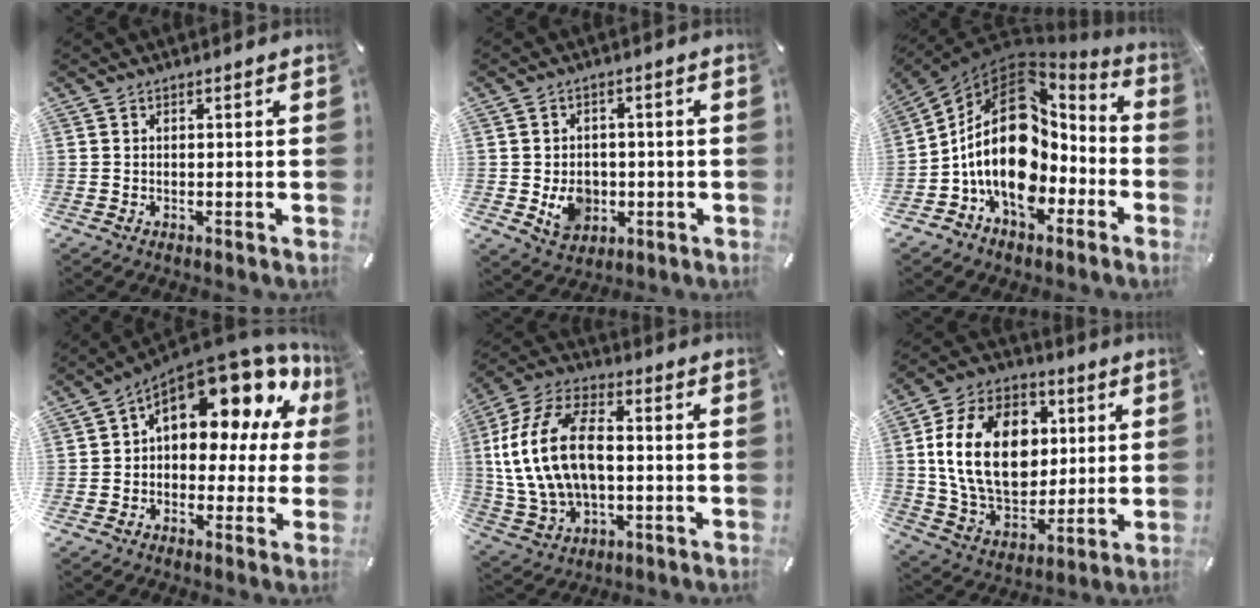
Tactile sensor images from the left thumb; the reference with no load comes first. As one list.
[{"total": 7.5, "force": [-1.4, 6.4, 3.7], "torque": [-0.054, 0.006, -0.022]}, {"total": 22.9, "force": [-0.3, 15.9, 16.5], "torque": [-0.315, -0.009, -0.007]}, {"total": 17.8, "force": [9.0, 9.6, 11.9], "torque": [-0.162, -0.068, 0.153]}, {"total": 17.0, "force": [0.4, 10.7, 13.2], "torque": [-0.298, 0.005, 0.005]}, {"total": 21.0, "force": [3.3, 15.3, 14.1], "torque": [-0.268, 0.007, 0.060]}]